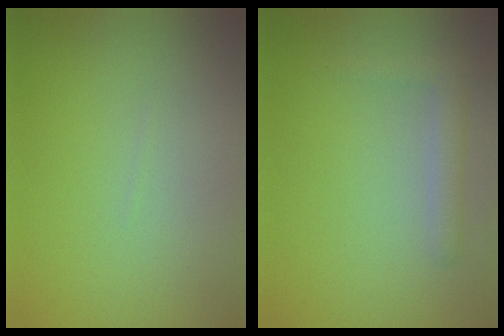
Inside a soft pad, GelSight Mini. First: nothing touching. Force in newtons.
{"total": 1.8, "press": 1.8, "slide": 0.1}